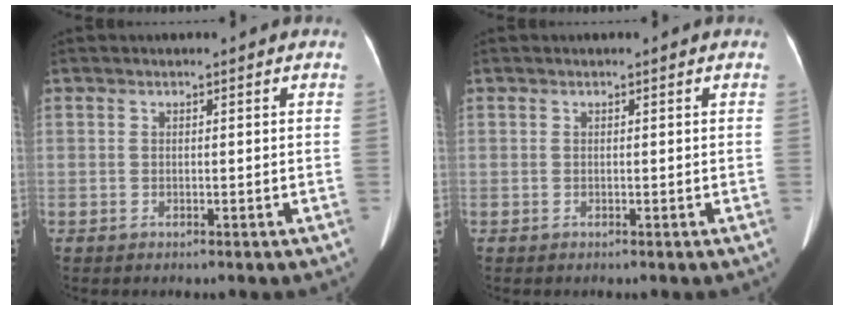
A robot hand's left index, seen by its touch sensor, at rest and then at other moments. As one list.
[{"total": 0.0}]